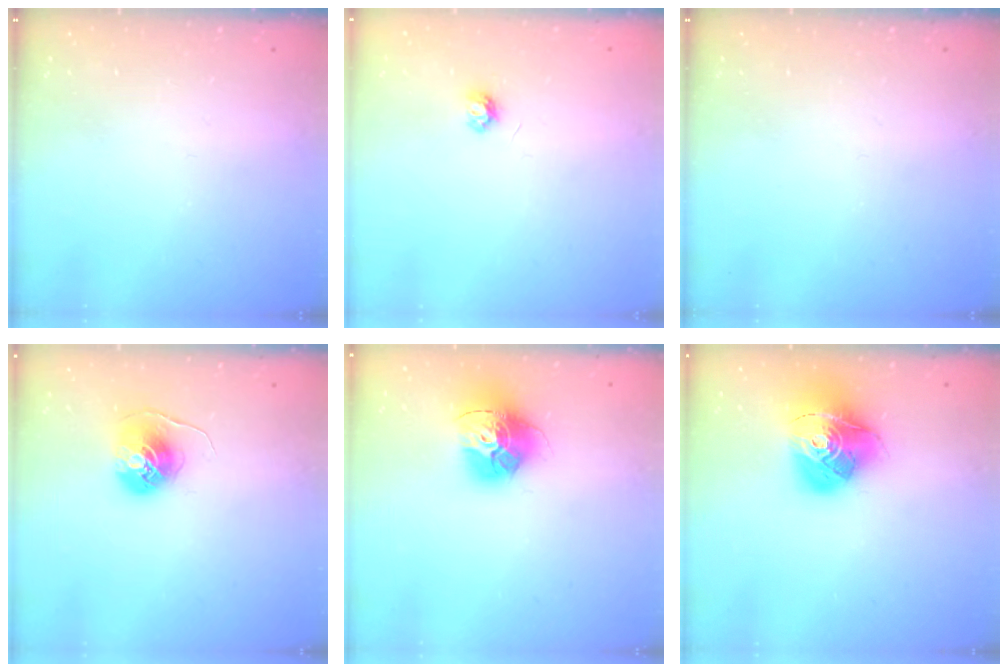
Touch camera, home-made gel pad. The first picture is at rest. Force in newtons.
{"total": 3.5, "press": 3.5, "slide": 0.5}
{"total": 0.0}
{"total": 7.5, "press": 7.5, "slide": 0.1}
{"total": 15.5, "press": 15.4, "slide": 1.7}
{"total": 16.4, "press": 16.3, "slide": 1.8}